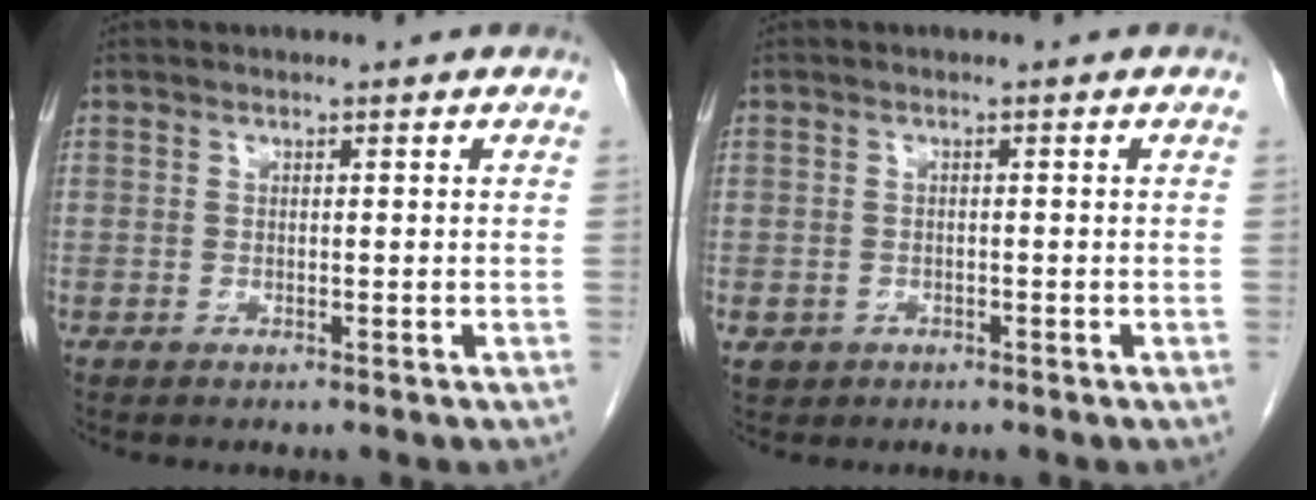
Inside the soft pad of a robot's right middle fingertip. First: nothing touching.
{"total": 2.3, "force": [-1.2, 2.0, 0.4], "torque": [-0.007, 0.003, -0.015]}